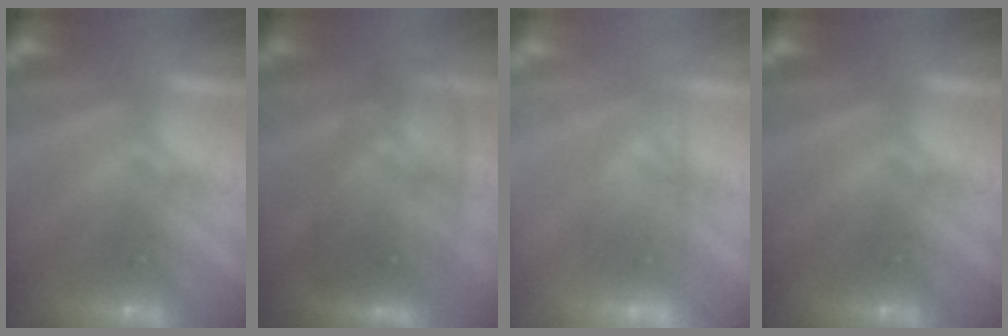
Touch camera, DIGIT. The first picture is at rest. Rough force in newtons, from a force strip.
{"total": 3.0}
{"total": 2.6}
{"total": 0.0}